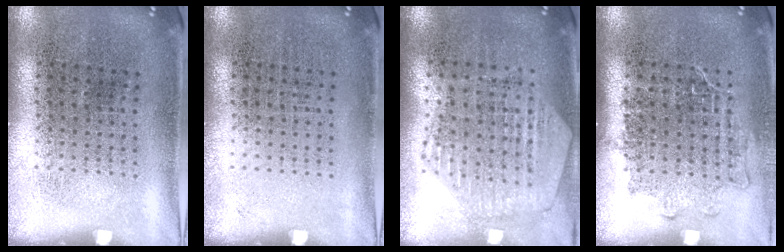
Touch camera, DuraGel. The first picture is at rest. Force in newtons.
{"total": 0.0}
{"total": 1.2, "press": 1.2, "slide": 0.2}
{"total": 1.2, "press": 1.1, "slide": 0.6}